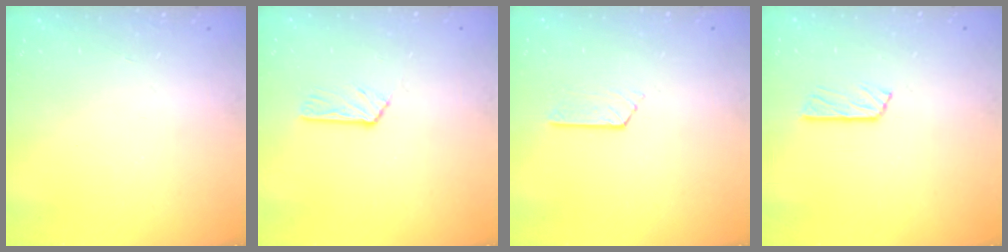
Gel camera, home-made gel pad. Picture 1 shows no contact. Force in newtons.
{"total": 4.0, "press": 4.0, "slide": 0.2}
{"total": 4.0, "press": 4.0, "slide": 0.6}
{"total": 5.8, "press": 5.8, "slide": 0.2}